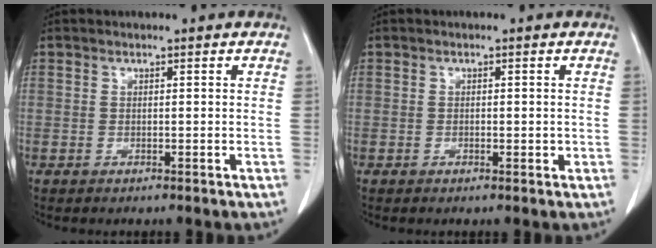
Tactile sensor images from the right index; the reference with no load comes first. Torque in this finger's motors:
{"motor_torque": [-0.04, 0.02, -0.01, -0.01]}